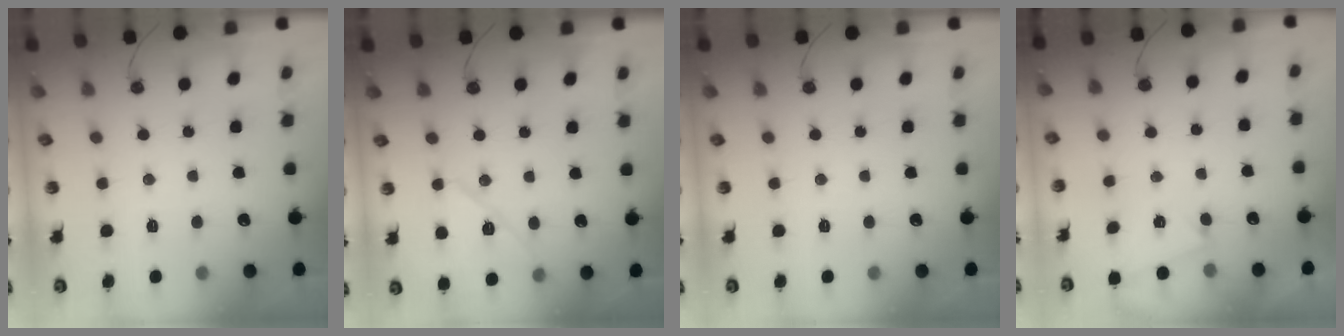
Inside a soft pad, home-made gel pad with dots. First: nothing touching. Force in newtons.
{"total": 10.2, "press": 10.2, "slide": 0.9}
{"total": 0.0}
{"total": 2.5, "press": 1.5, "slide": 2.0}